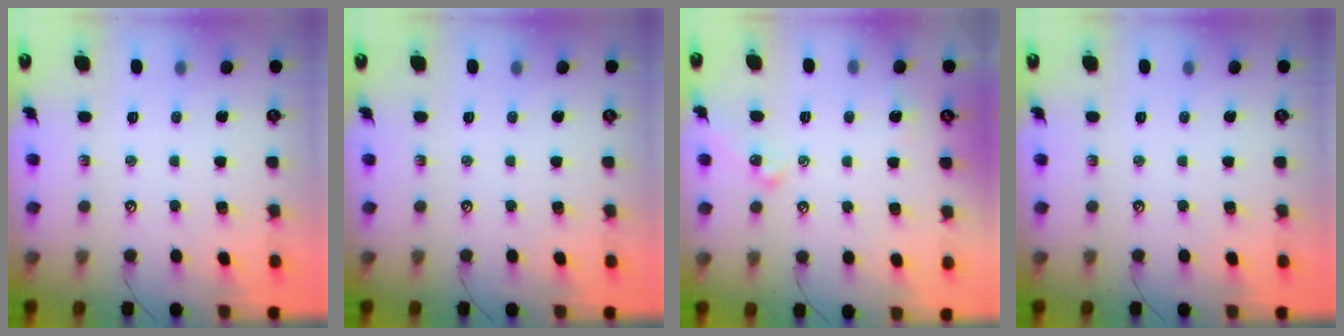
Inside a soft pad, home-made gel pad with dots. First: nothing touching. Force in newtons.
{"total": 0.0}
{"total": 4.2, "press": 4.2, "slide": 0.6}
{"total": 0.0}